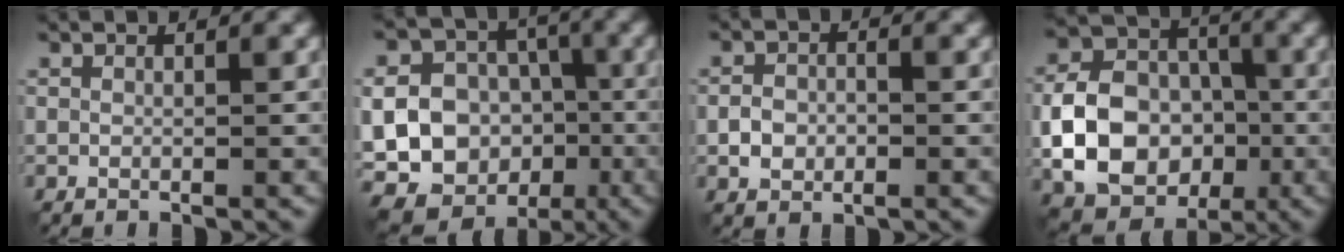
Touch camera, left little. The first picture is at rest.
{"total": 22.0, "force": [-5.6, 20.2, 6.8], "torque": [-0.154, -0.030, -0.104]}
{"total": 2.1, "force": [-0.6, 1.5, 1.4], "torque": [-0.028, 0.001, -0.016]}
{"total": 9.5, "force": [-2.1, 7.4, 5.5], "torque": [-0.098, -0.002, -0.044]}